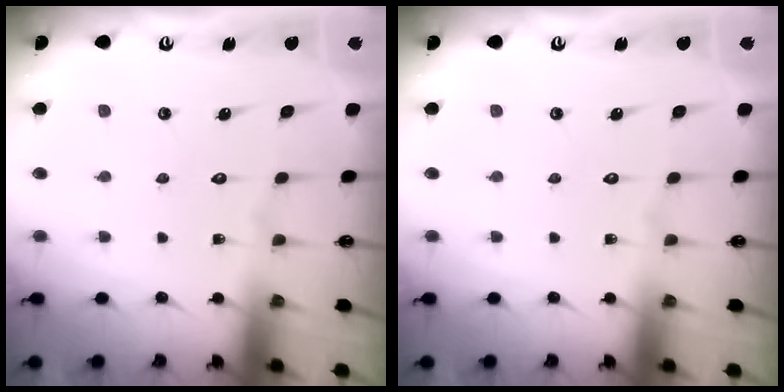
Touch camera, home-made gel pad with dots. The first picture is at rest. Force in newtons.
{"total": 0.0}